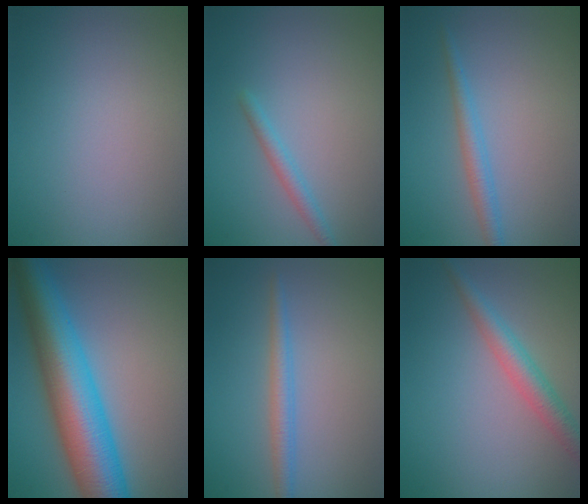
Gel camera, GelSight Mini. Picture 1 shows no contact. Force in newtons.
{"total": 1.5, "press": 1.5, "slide": 0.1}
{"total": 2.0, "press": 2.0, "slide": 0.1}
{"total": 11.0, "press": 11.0, "slide": 0.0}
{"total": 2.1, "press": 2.1, "slide": 0.0}
{"total": 3.0, "press": 3.0, "slide": 0.1}